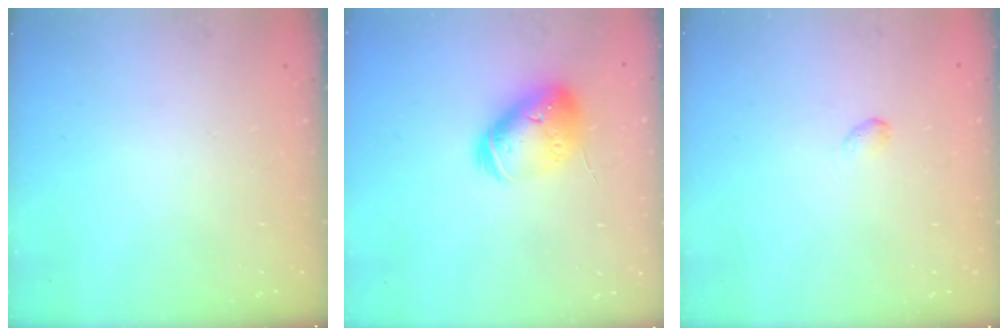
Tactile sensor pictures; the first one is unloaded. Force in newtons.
{"total": 14.6, "press": 14.4, "slide": 2.0}
{"total": 2.7, "press": 2.6, "slide": 0.5}